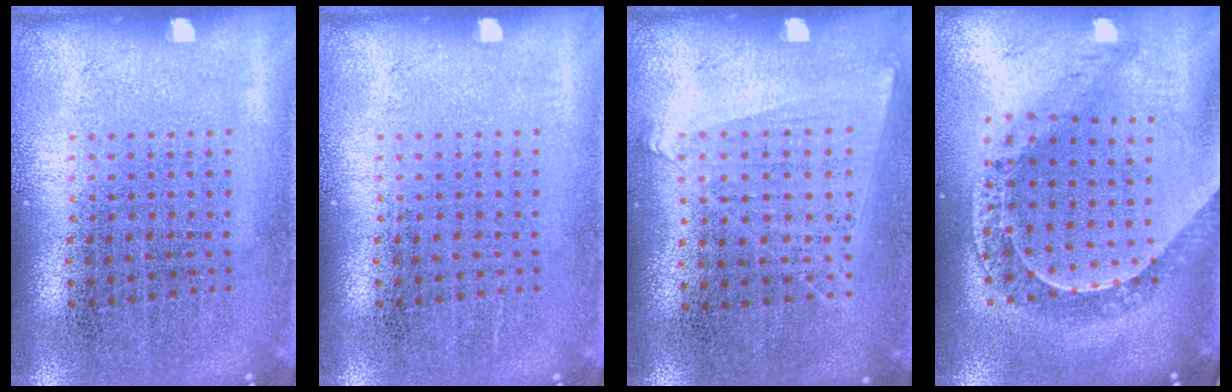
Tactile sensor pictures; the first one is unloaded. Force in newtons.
{"total": 0.0}
{"total": 1.0, "press": 0.9, "slide": 0.4}
{"total": 1.2, "press": 1.1, "slide": 0.3}